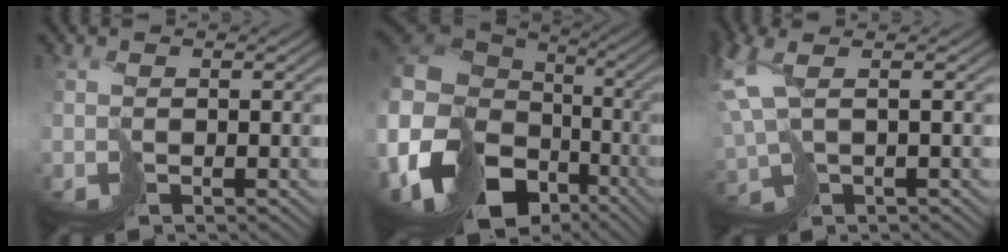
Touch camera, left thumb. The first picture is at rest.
{"total": 18.4, "force": [-7.9, 13.4, 9.8], "torque": [-0.276, -0.046, -0.088]}
{"total": 5.9, "force": [1.4, 2.1, 5.4], "torque": [-0.153, -0.009, 0.030]}